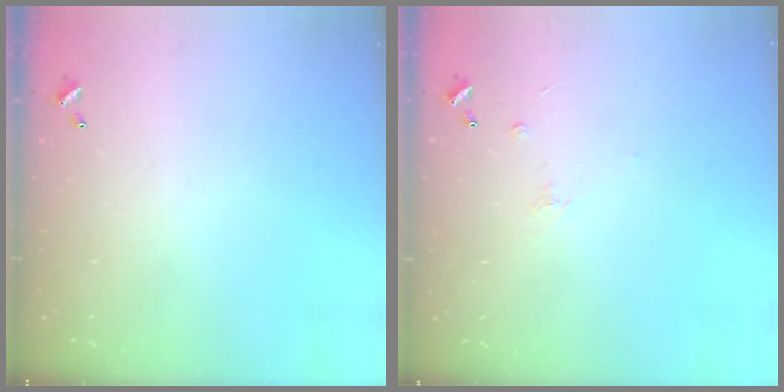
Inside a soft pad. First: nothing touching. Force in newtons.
{"total": 1.2, "press": 1.1, "slide": 0.6}